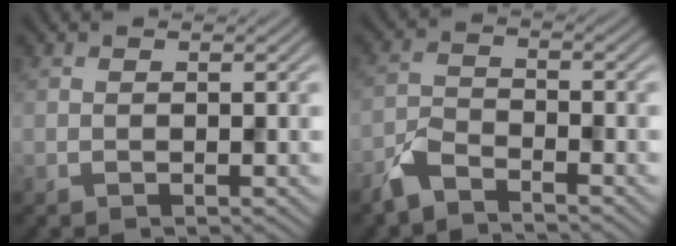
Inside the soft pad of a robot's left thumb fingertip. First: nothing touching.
{"total": 3.9, "force": [-3.2, 1.2, 1.8], "torque": [-0.044, -0.003, -0.081]}